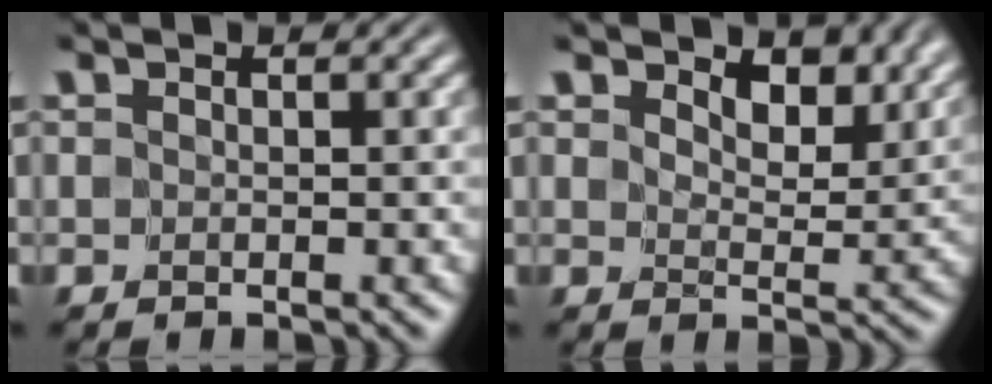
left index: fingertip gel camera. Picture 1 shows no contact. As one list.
[{"total": 5.1, "force": [3.9, 2.1, 2.6], "torque": [-0.047, -0.005, 0.057]}]